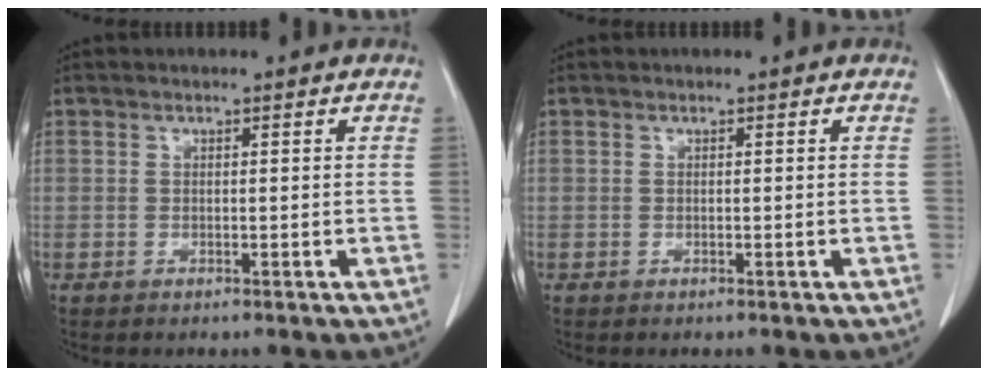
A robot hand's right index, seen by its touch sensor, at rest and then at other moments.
{"total": 0.0}